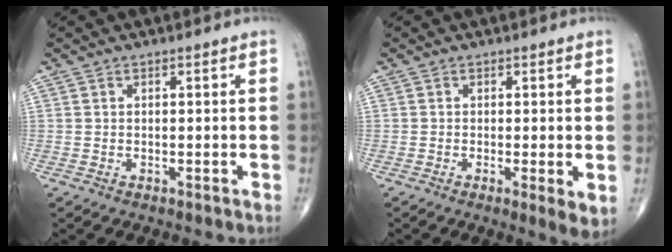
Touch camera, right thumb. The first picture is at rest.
{"total": 3.6, "force": [-0.4, 0.7, 3.5], "torque": [-0.062, -0.015, -0.012]}